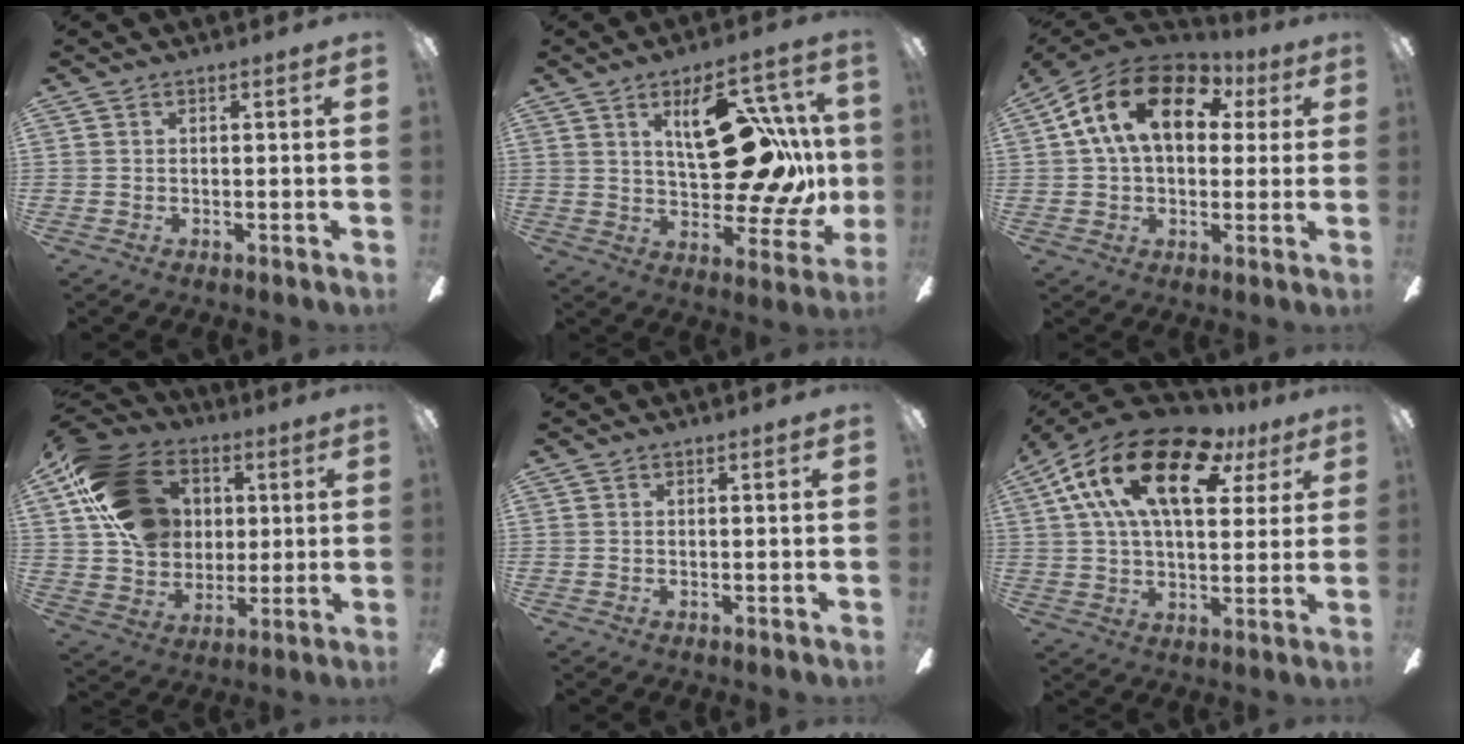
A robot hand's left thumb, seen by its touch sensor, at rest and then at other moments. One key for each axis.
{"total": 24.5, "fx": 5.9, "fy": 12.1, "fz": 20.5, "tx": -0.264, "ty": -0.016, "tz": 0.102}
{"total": 17.8, "fx": 6.4, "fy": 10.9, "fz": 12.5, "tx": -0.234, "ty": 0.000, "tz": 0.111}
{"total": 20.9, "fx": 6.4, "fy": 16.5, "fz": 11.2, "tx": -0.185, "ty": 0.002, "tz": 0.130}
{"total": 0.0}
{"total": 22.5, "fx": 10.9, "fy": 11.0, "fz": 16.2, "tx": -0.292, "ty": -0.038, "tz": 0.182}